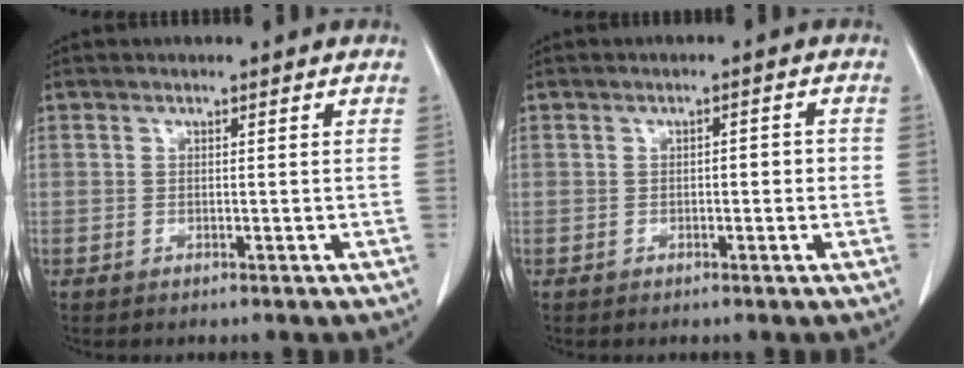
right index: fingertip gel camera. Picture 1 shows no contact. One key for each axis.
{"total": 2.1, "fx": -0.2, "fy": 0.9, "fz": 1.9, "tx": -0.023, "ty": 0.007, "tz": -0.003}